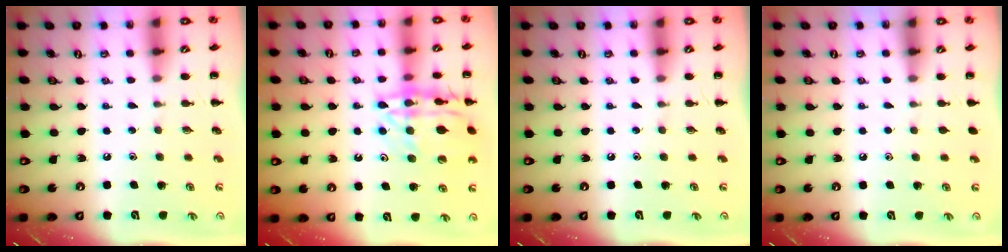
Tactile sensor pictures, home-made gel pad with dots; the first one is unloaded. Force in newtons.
{"total": 18.9, "press": 18.8, "slide": 1.7}
{"total": 0.0}
{"total": 0.6, "press": 0.6, "slide": 0.1}